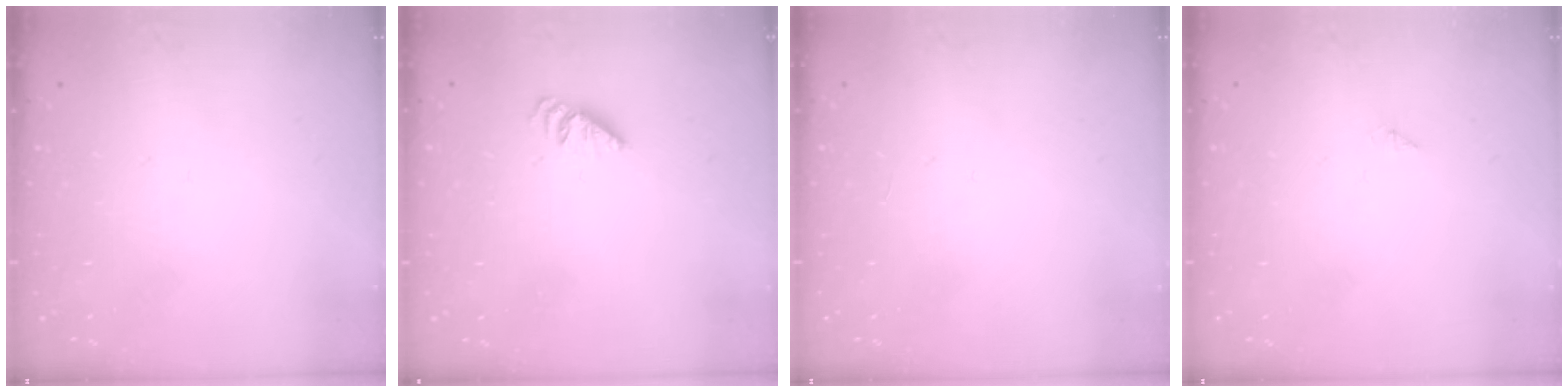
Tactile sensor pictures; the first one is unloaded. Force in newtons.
{"total": 0.6, "press": 0.5, "slide": 0.2}
{"total": 0.0}
{"total": 0.0}